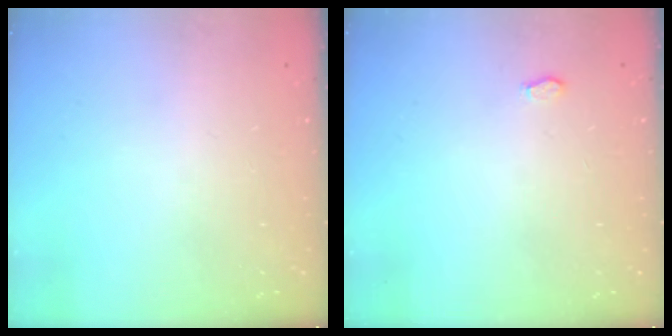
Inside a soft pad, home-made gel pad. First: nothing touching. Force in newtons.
{"total": 2.6, "press": 2.5, "slide": 0.4}